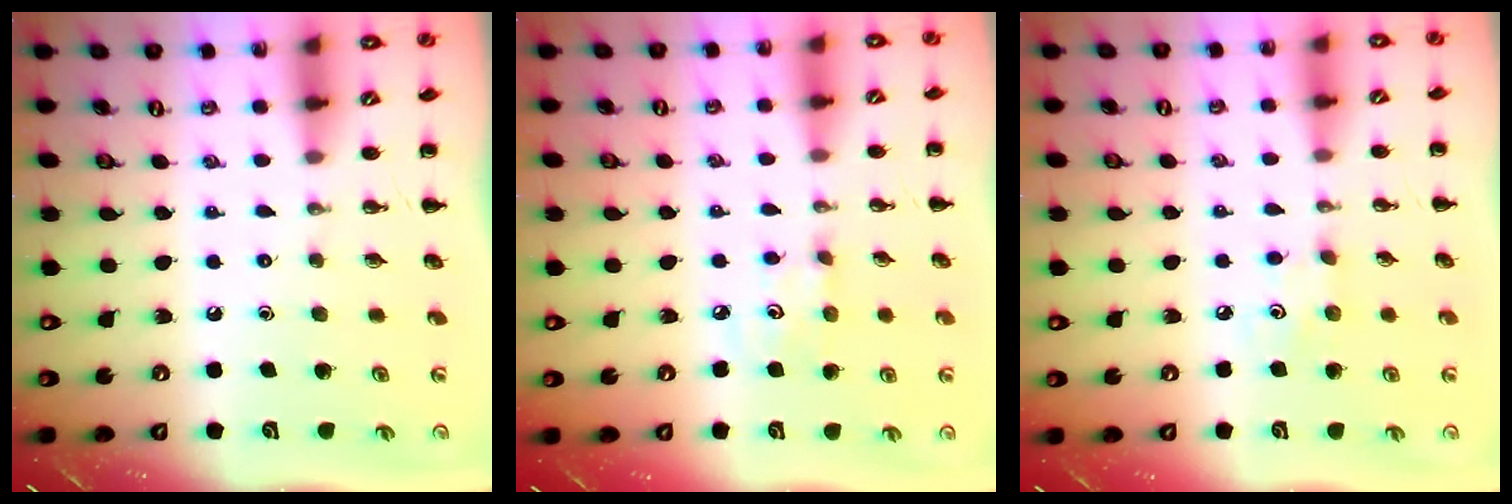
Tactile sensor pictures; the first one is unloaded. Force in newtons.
{"total": 3.5, "press": 3.4, "slide": 1.0}
{"total": 3.8, "press": 3.7, "slide": 0.9}